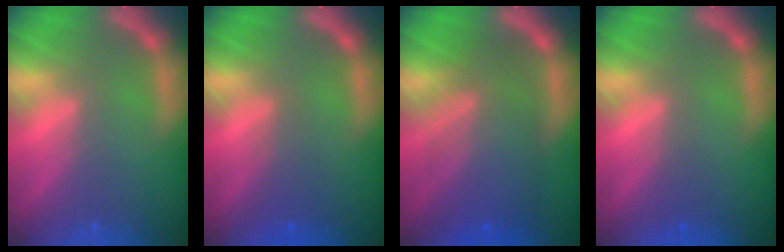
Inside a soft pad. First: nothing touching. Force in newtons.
{"total": 2.0}
{"total": 8.5}
{"total": 1.0}